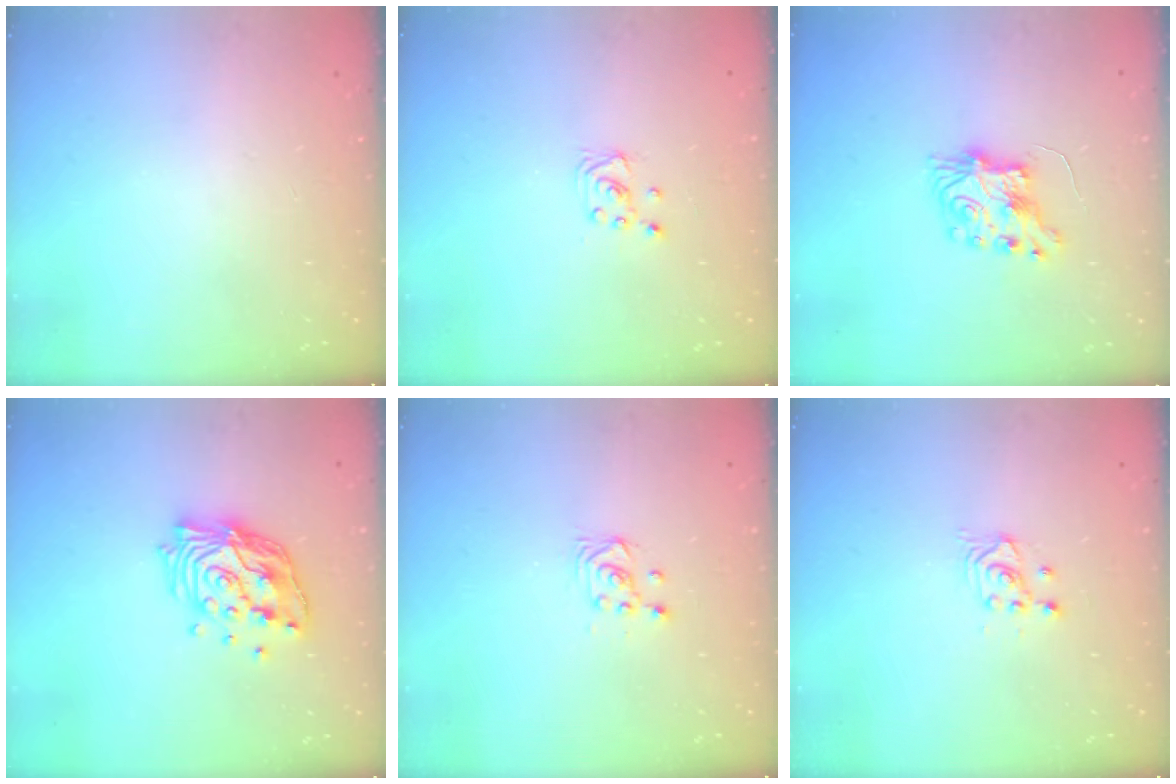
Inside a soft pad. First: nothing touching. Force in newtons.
{"total": 2.3, "press": 2.3, "slide": 0.2}
{"total": 7.8, "press": 7.7, "slide": 0.4}
{"total": 14.8, "press": 14.8, "slide": 1.2}
{"total": 3.5, "press": 3.4, "slide": 0.8}
{"total": 2.7, "press": 2.7, "slide": 0.3}